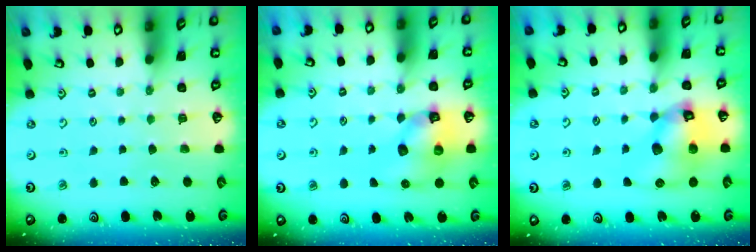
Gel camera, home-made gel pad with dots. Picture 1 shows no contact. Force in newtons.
{"total": 9.4, "press": 9.3, "slide": 1.5}
{"total": 13.3, "press": 13.2, "slide": 1.6}